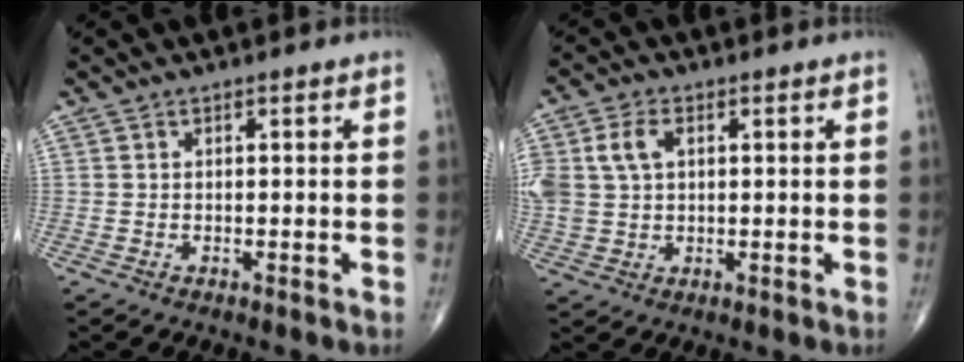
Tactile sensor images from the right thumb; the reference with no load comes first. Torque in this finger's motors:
{"motor_torque": [0.12, 0.14, 0.86, 0.28, 0.08]}